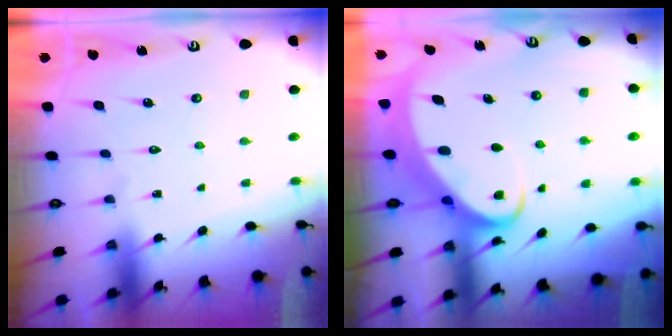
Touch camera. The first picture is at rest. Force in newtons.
{"total": 5.0, "press": 4.9, "slide": 0.5}